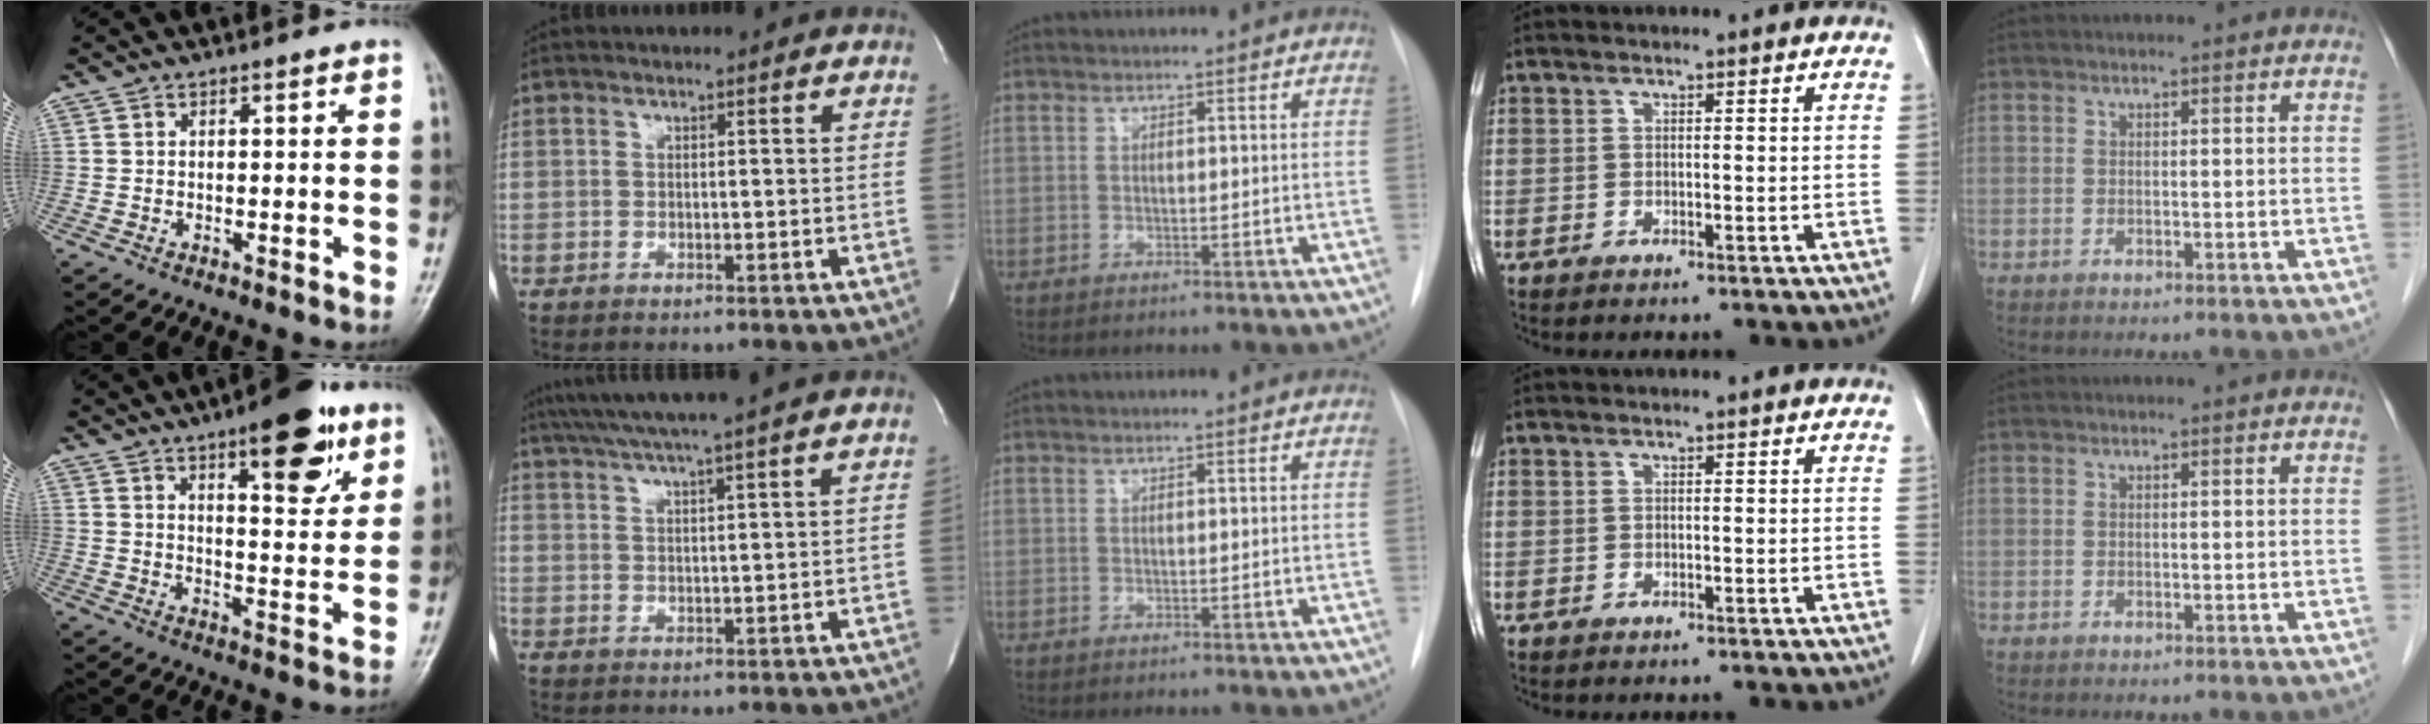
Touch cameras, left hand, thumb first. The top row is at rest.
{"thumb": {"total": 14.1, "force": [7.9, 5.0, 10.6], "torque": [-0.112, -0.038, 0.110]}, "index": {"total": 10.3, "force": [8.7, -1.8, 5.3], "torque": [-0.093, 0.018, 0.130]}}